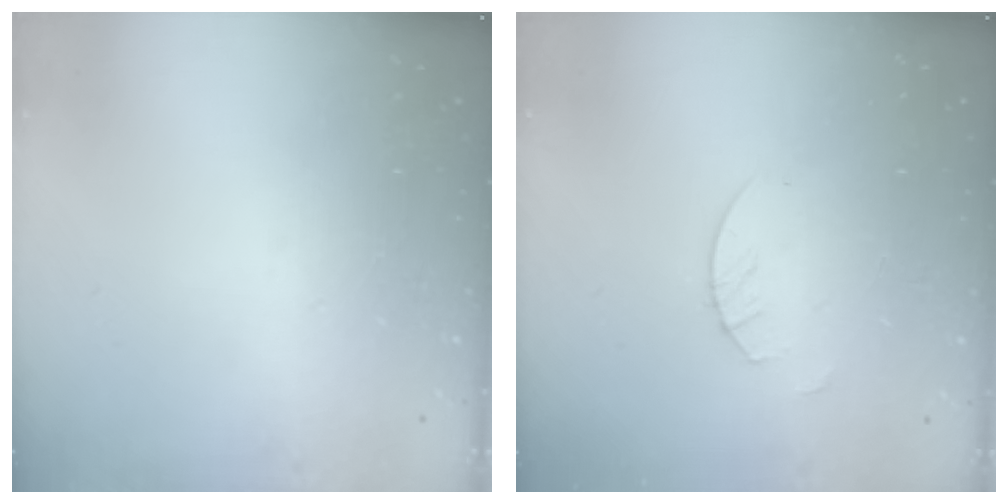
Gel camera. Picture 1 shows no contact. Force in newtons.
{"total": 2.7, "press": 2.7, "slide": 0.2}